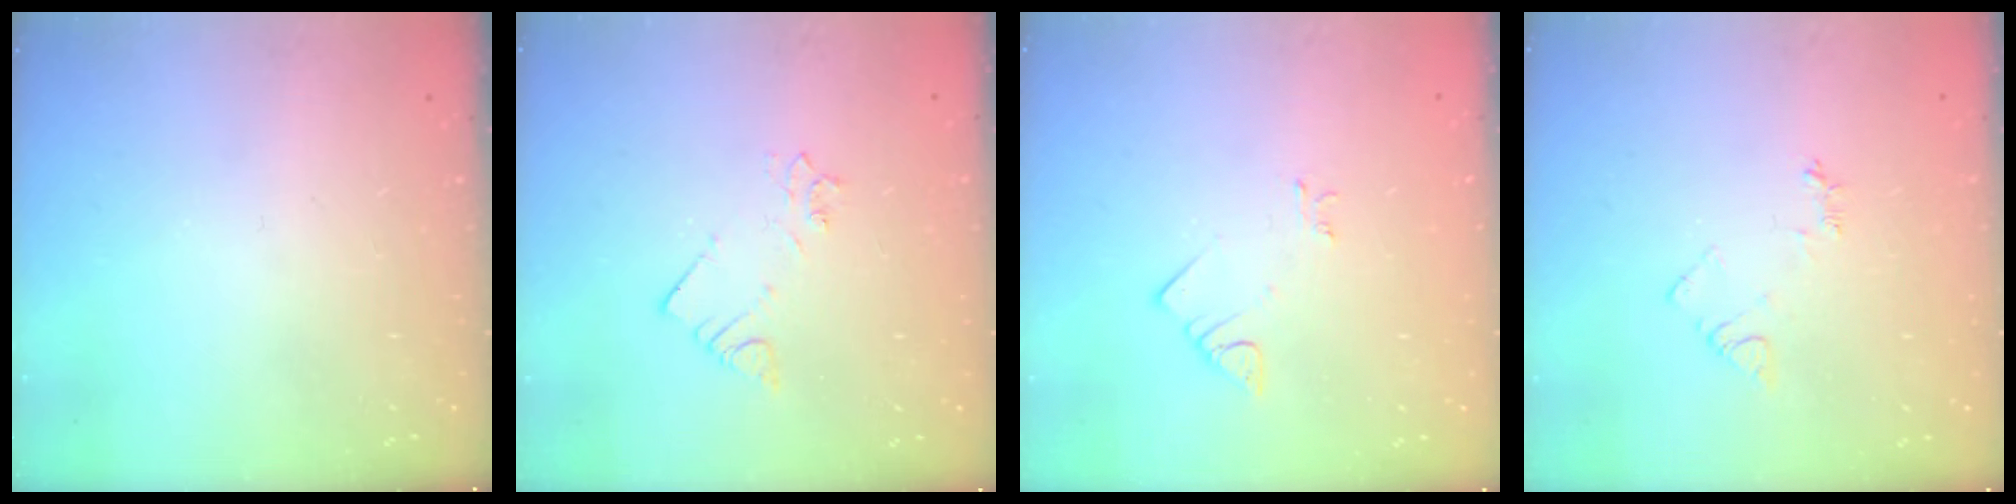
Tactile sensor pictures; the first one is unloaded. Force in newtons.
{"total": 3.1, "press": 3.1, "slide": 0.4}
{"total": 2.9, "press": 2.9, "slide": 0.3}
{"total": 3.9, "press": 3.9, "slide": 0.5}